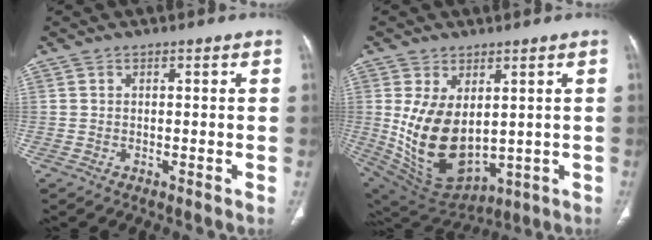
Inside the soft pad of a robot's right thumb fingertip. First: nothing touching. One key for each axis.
{"total": 15.4, "fx": 1.1, "fy": 9.3, "fz": 12.2, "tx": -0.212, "ty": -0.021, "tz": 0.057}